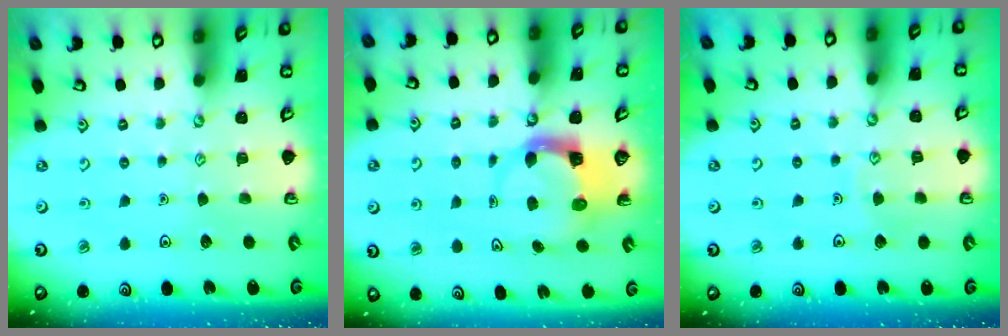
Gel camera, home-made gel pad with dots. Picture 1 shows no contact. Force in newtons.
{"total": 3.5, "press": 3.5, "slide": 0.5}
{"total": 3.2, "press": 3.2, "slide": 0.3}